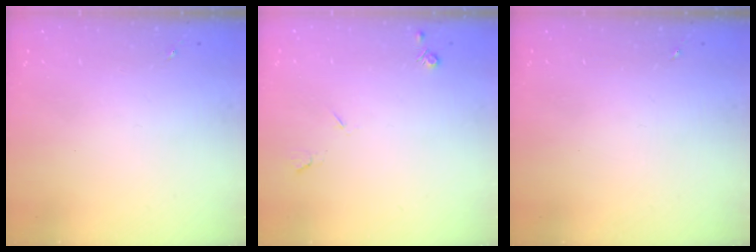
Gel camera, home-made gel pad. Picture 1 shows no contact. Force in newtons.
{"total": 4.6, "press": 4.5, "slide": 0.7}
{"total": 0.0}